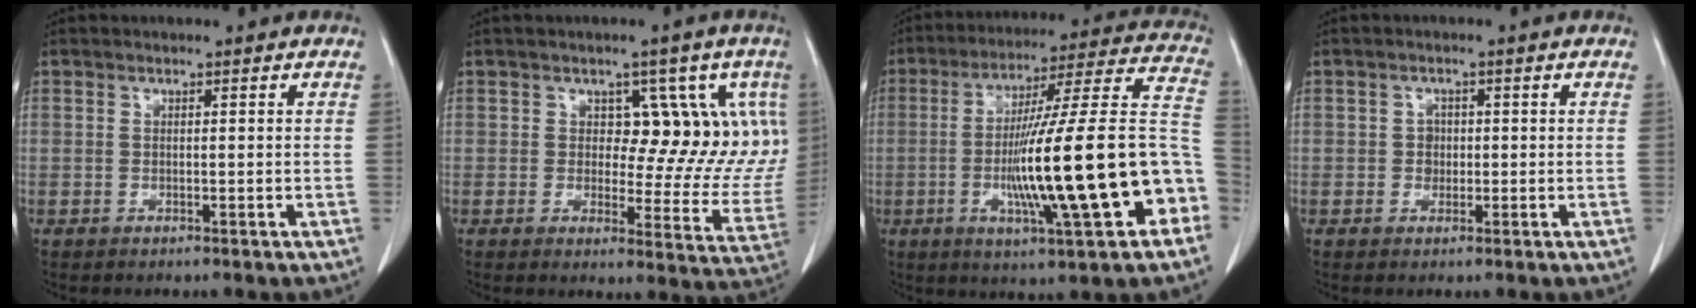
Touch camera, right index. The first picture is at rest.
{"total": 10.8, "force": [3.5, 6.8, 7.7], "torque": [-0.060, 0.007, 0.045]}
{"total": 24.8, "force": [-6.5, 1.9, 23.9], "torque": [-0.328, 0.011, -0.099]}
{"total": 1.7, "force": [-0.1, 1.6, 0.7], "torque": [-0.008, 0.004, -0.001]}